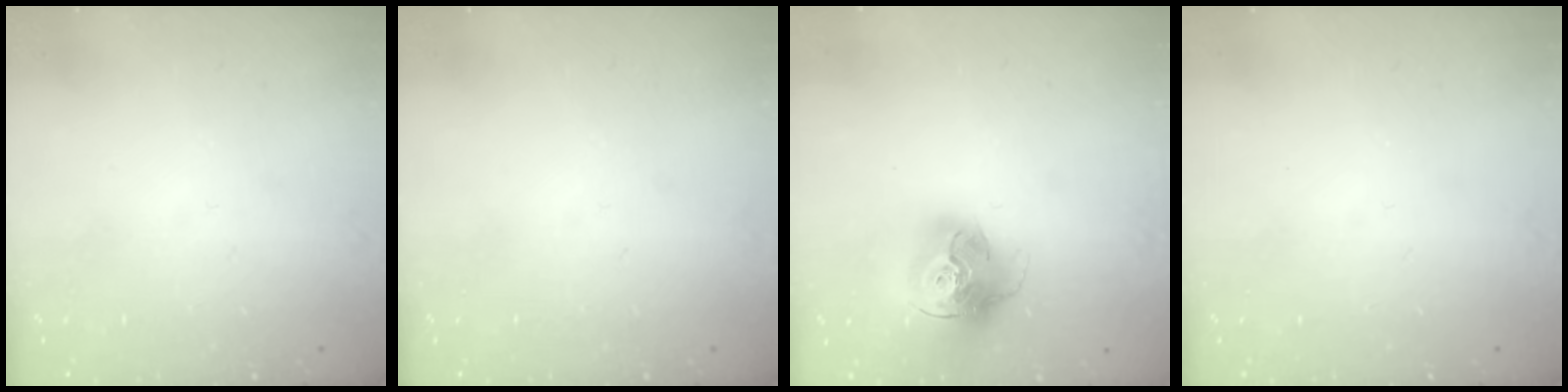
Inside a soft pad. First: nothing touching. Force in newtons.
{"total": 0.0}
{"total": 16.1, "press": 16.0, "slide": 1.6}
{"total": 0.0}